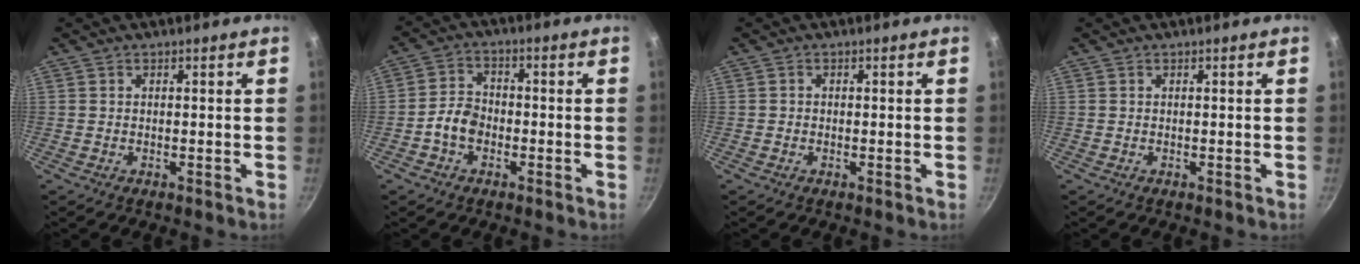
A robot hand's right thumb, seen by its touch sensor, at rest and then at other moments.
{"total": 5.1, "force": [-2.0, 3.8, 2.8], "torque": [-0.036, 0.024, -0.044]}
{"total": 0.5, "force": [-0.2, 0.5, 0.2], "torque": [-0.002, 0.002, -0.003]}
{"total": 0.0}